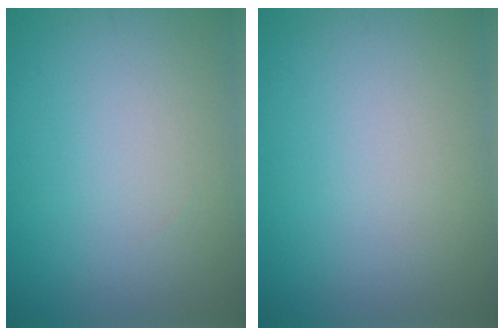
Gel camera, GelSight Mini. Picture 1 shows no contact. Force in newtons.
{"total": 0.0}